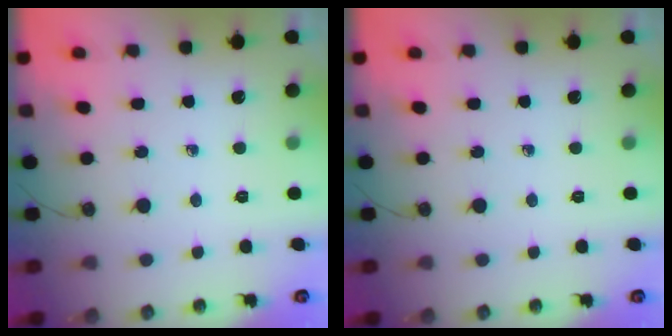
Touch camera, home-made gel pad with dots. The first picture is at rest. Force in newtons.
{"total": 0.0}